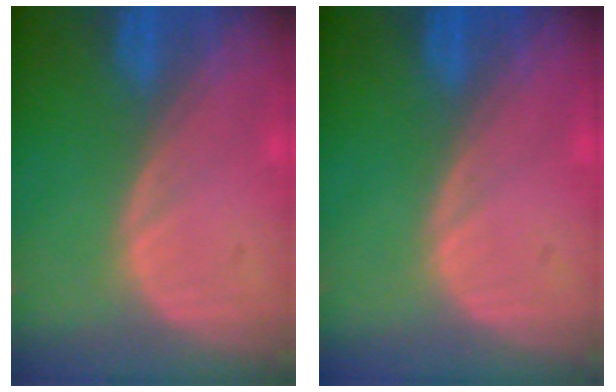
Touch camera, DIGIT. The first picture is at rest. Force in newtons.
{"total": 0.0}